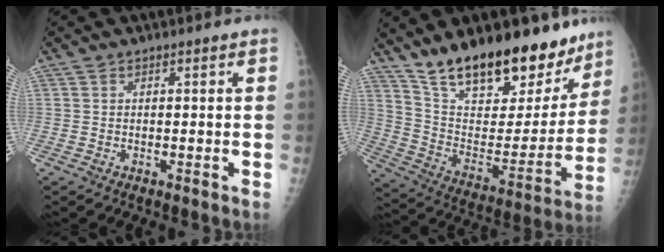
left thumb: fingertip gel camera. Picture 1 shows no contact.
{"total": 25.1, "force": [18.8, 10.3, 12.9], "torque": [-0.155, -0.093, 0.308]}